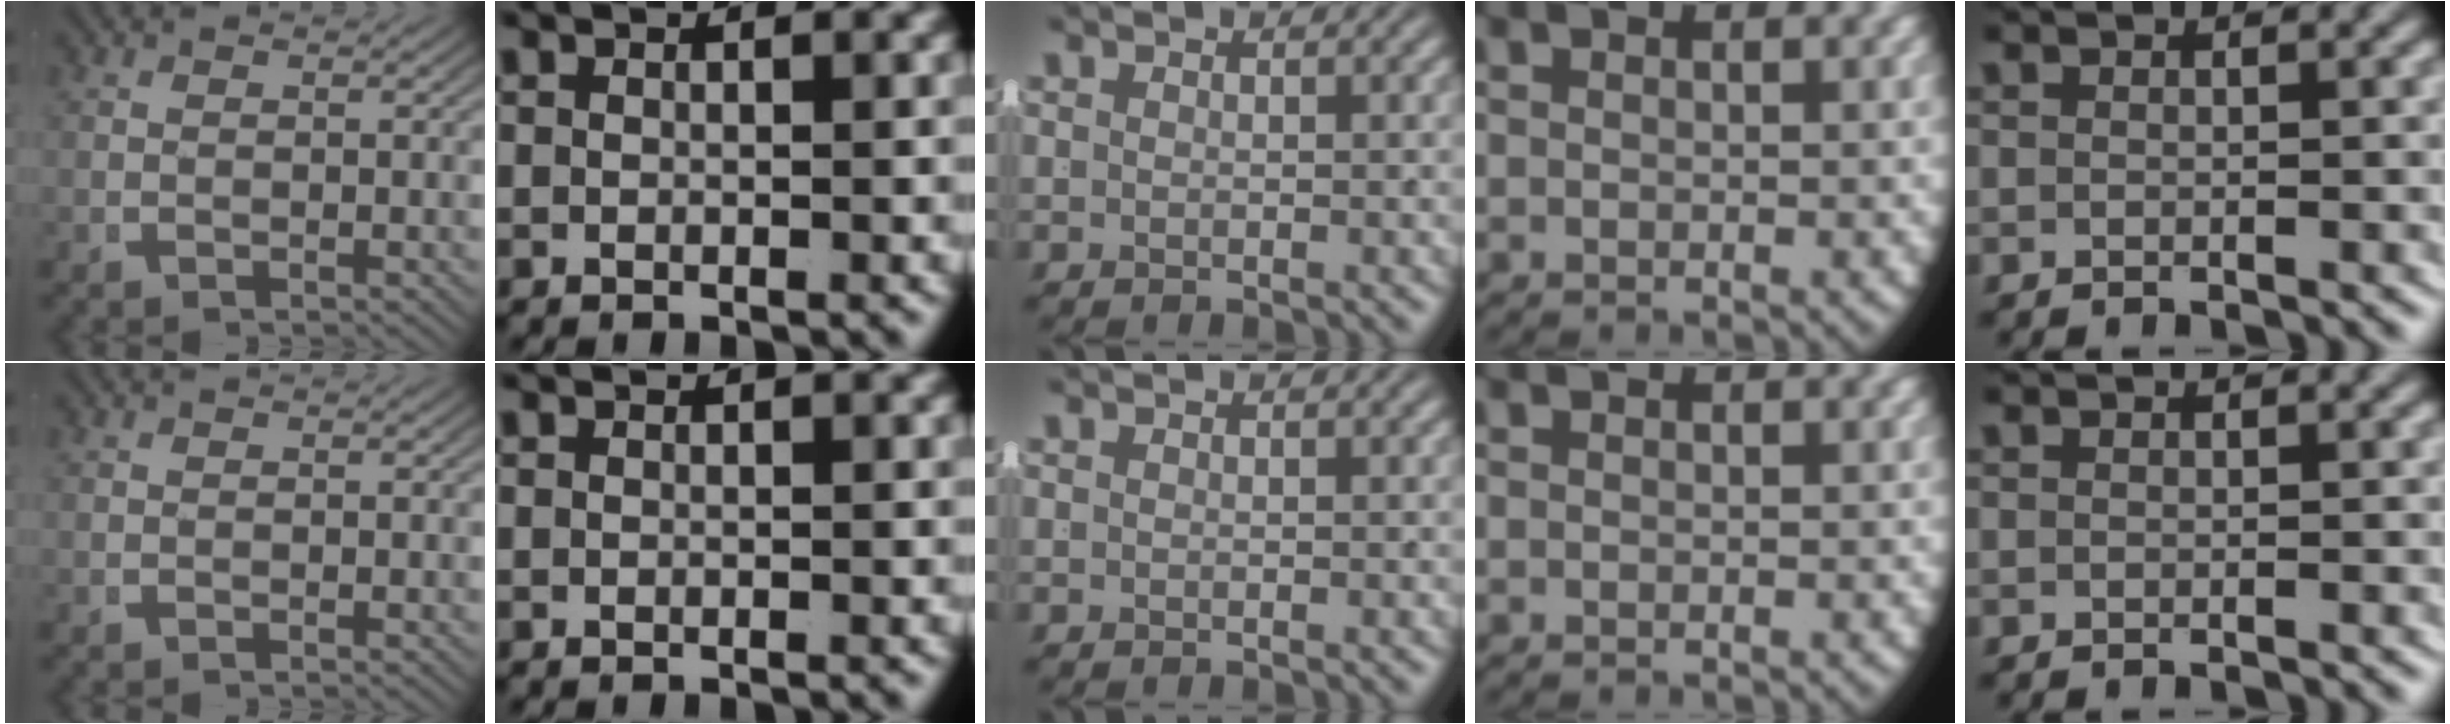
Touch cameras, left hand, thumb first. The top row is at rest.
{}